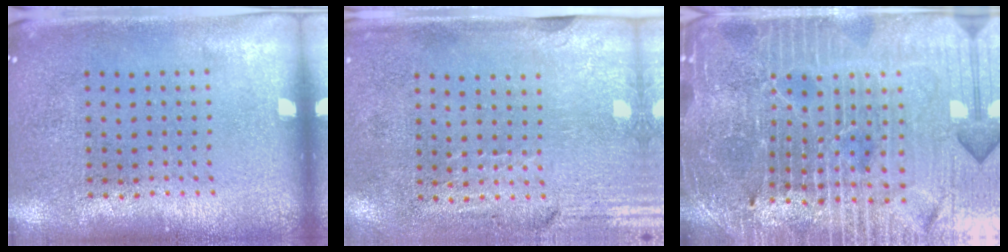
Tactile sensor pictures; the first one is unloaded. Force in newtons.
{"total": 2.9, "press": 2.5, "slide": 1.5}
{"total": 5.7, "press": 5.3, "slide": 2.1}